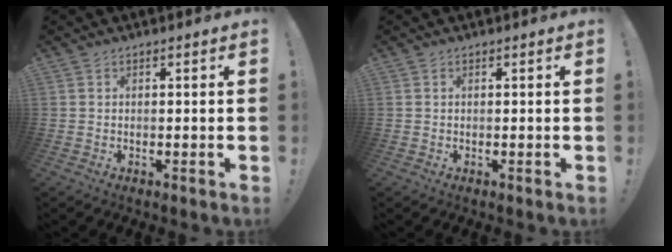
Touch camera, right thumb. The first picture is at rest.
{"total": 0.0}